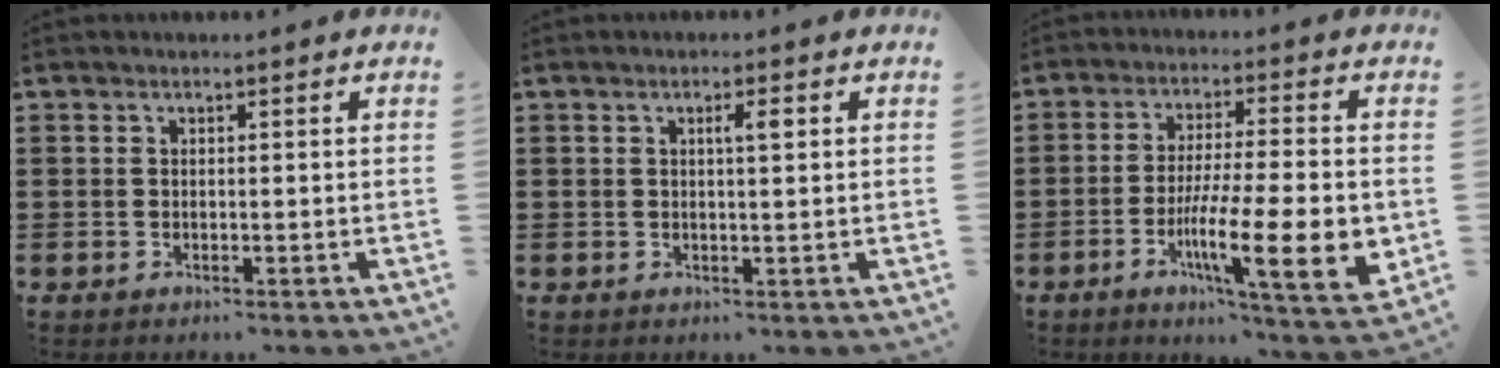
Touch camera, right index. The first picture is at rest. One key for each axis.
{"total": 2.0, "fx": 0.6, "fy": 0.3, "fz": 1.9, "tx": -0.038, "ty": 0.004, "tz": 0.008}
{"total": 15.3, "fx": -4.0, "fy": 3.3, "fz": 14.4, "tx": -0.243, "ty": -0.013, "tz": -0.064}